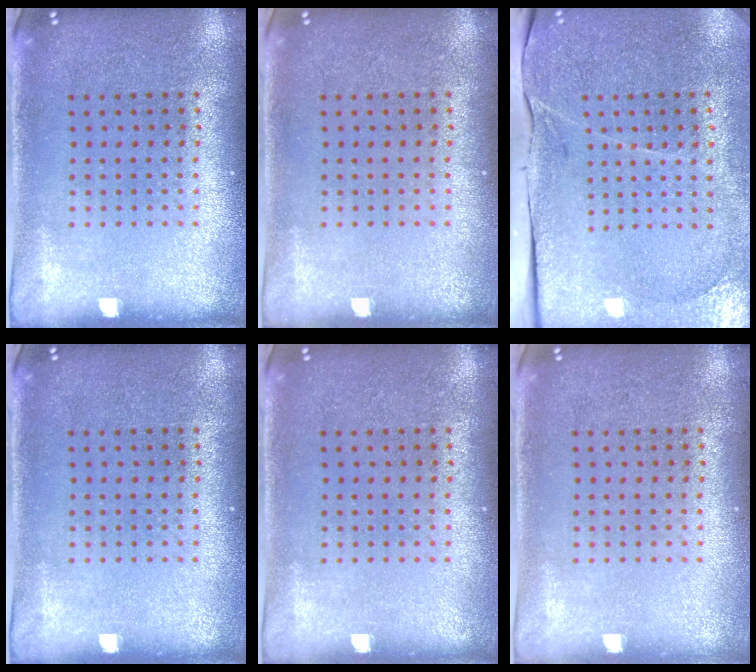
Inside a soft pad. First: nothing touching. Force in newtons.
{"total": 0.0}
{"total": 3.3, "press": 3.2, "slide": 0.6}
{"total": 0.0}
{"total": 0.0}
{"total": 0.0}